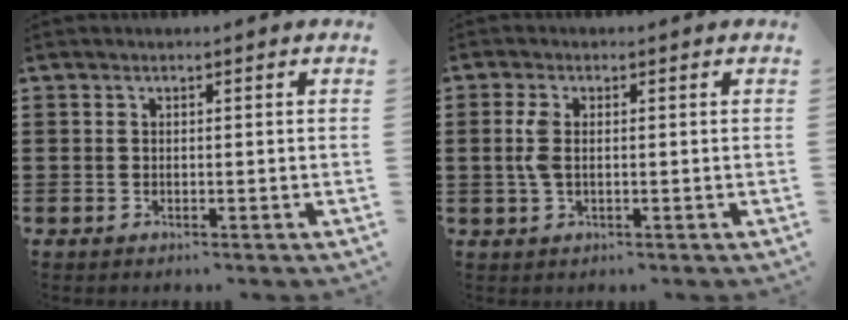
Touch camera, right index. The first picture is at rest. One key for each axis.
{"total": 3.3, "fx": 0.1, "fy": 1.5, "fz": 2.9, "tx": -0.081, "ty": -0.004, "tz": -0.006}